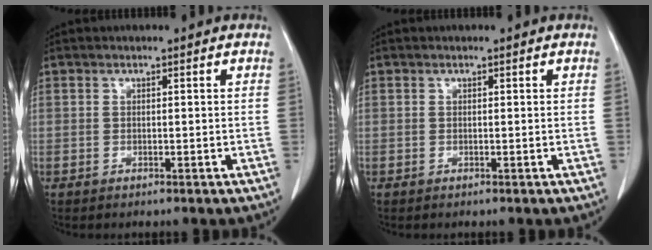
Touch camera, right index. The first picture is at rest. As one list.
[{"total": 0.0}]